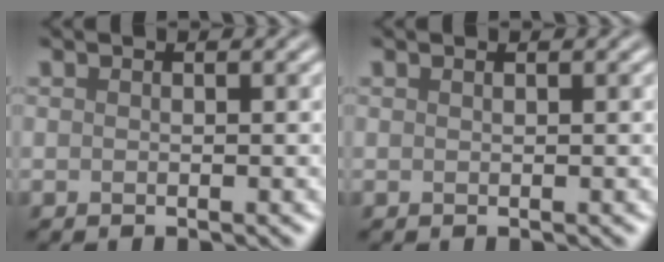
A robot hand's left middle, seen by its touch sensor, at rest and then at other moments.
{"total": 0.0}